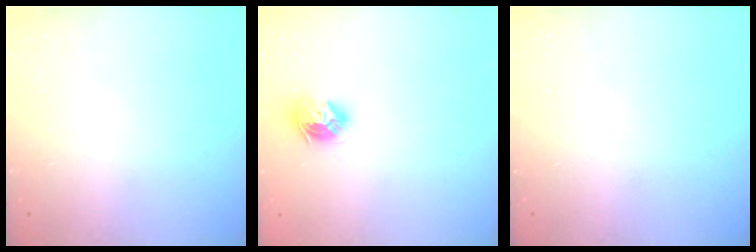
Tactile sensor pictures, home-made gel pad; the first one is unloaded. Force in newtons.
{"total": 9.3, "press": 9.3, "slide": 1.0}
{"total": 0.0}